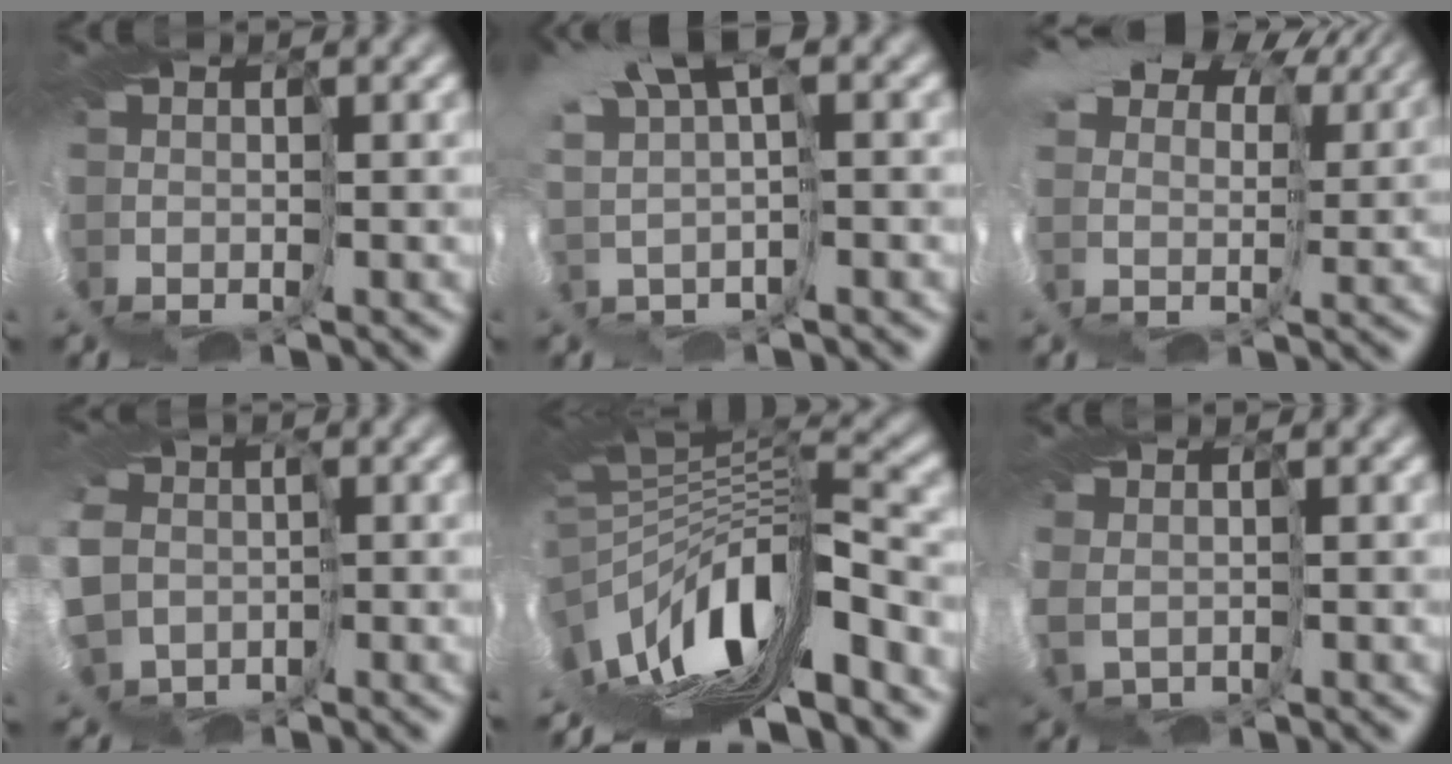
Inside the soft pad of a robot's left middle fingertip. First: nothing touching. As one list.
[{"total": 5.9, "force": [3.3, -4.9, 0.6], "torque": [-0.005, 0.012, 0.069]}, {"total": 11.8, "force": [9.2, 5.5, 4.9], "torque": [-0.130, 0.018, 0.172]}, {"total": 8.6, "force": [-4.4, 7.1, 1.8], "torque": [-0.079, -0.031, -0.072]}, {"total": 8.6, "force": [-3.1, -0.3, 8.0], "torque": [-0.155, -0.010, -0.021]}, {"total": 2.7, "force": [1.4, 2.1, 1.0], "torque": [-0.053, 0.001, 0.018]}]